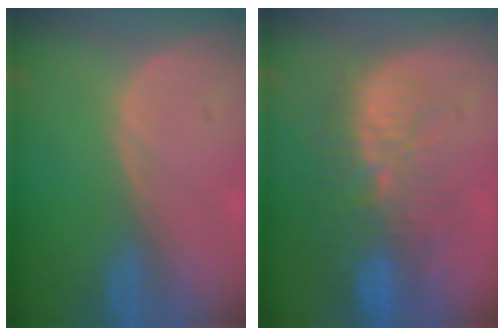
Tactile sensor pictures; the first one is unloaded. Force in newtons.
{"total": 11.3, "press": 9.9, "slide": 5.4}